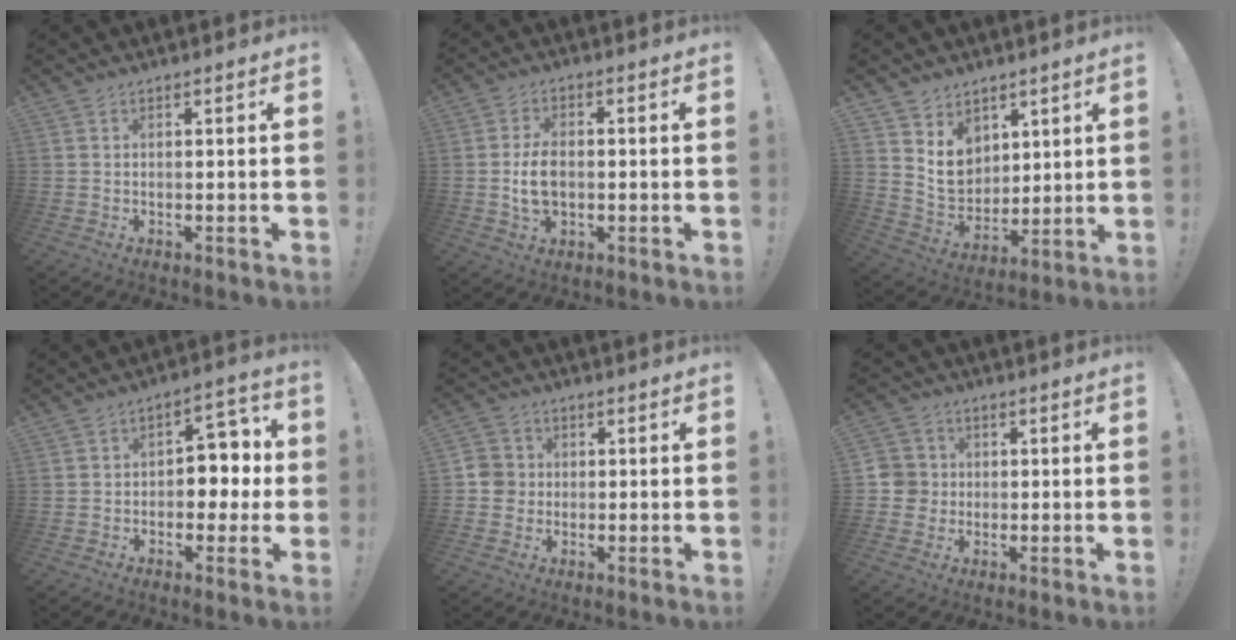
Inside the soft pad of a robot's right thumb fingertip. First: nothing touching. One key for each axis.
{"total": 7.6, "fx": -0.8, "fy": 5.0, "fz": 5.7, "tx": -0.093, "ty": 0.000, "tz": -0.015}
{"total": 10.8, "fx": 5.8, "fy": 8.7, "fz": 3.1, "tx": -0.042, "ty": -0.049, "tz": 0.120}
{"total": 7.4, "fx": -0.7, "fy": 6.1, "fz": 4.2, "tx": -0.049, "ty": 0.011, "tz": -0.010}
{"total": 5.6, "fx": -0.4, "fy": 5.4, "fz": 1.3, "tx": -0.032, "ty": 0.011, "tz": -0.005}
{"total": 6.0, "fx": -0.1, "fy": 5.9, "fz": 1.1, "tx": -0.024, "ty": 0.006, "tz": 0.001}